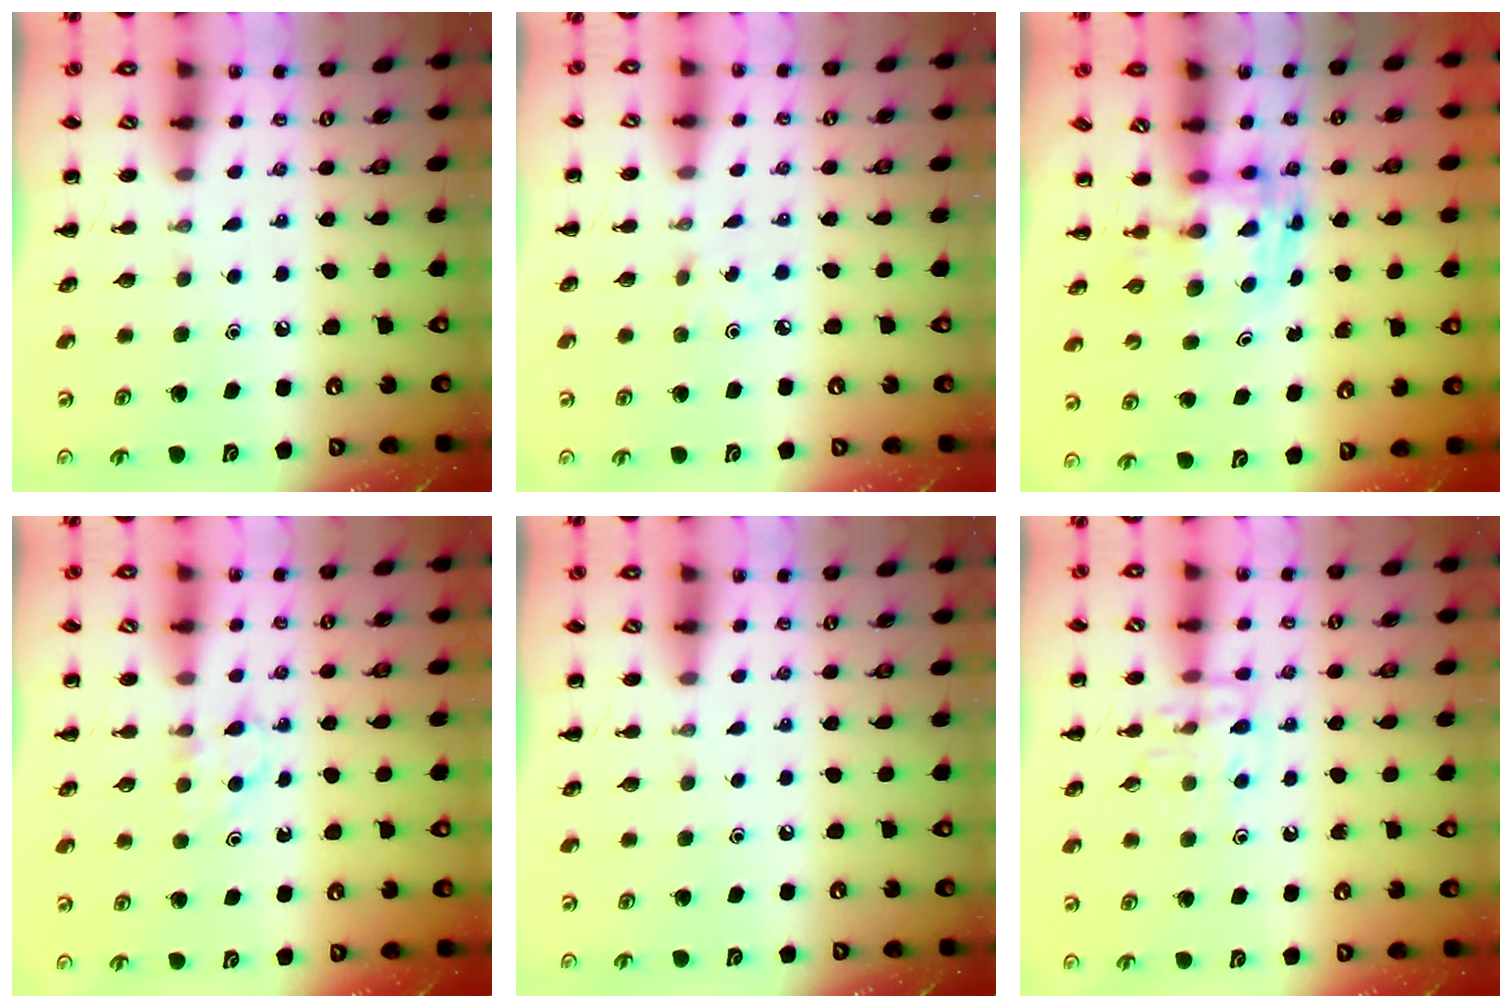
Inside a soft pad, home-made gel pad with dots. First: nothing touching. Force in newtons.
{"total": 0.6, "press": 0.6, "slide": 0.2}
{"total": 3.6, "press": 3.5, "slide": 0.6}
{"total": 3.5, "press": 3.3, "slide": 1.1}
{"total": 0.0}
{"total": 9.2, "press": 9.2, "slide": 0.5}